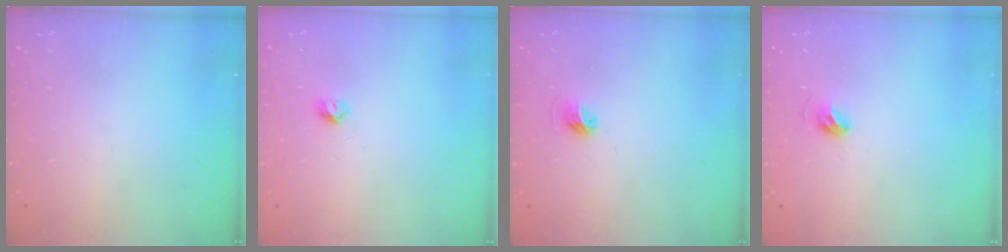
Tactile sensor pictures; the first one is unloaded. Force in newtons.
{"total": 4.2, "press": 4.2, "slide": 0.4}
{"total": 5.4, "press": 5.2, "slide": 1.2}
{"total": 5.4, "press": 5.2, "slide": 1.2}